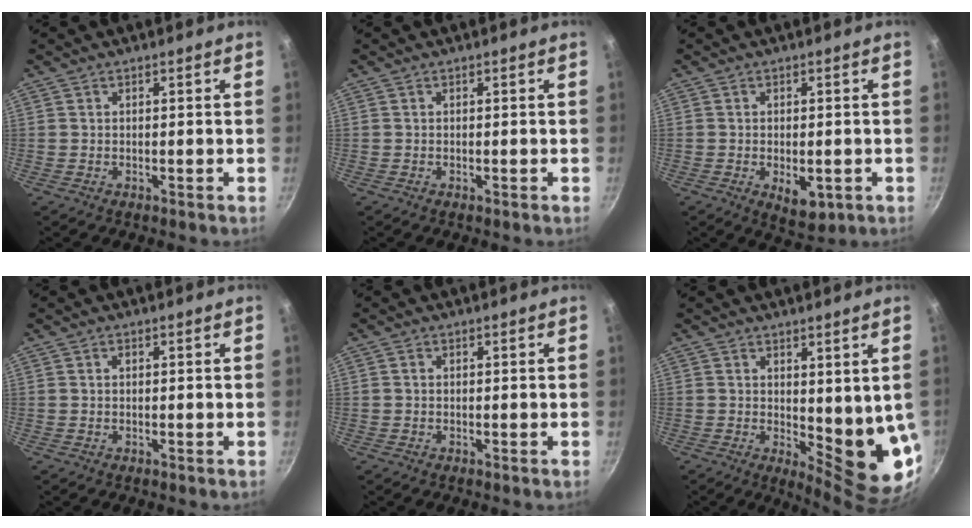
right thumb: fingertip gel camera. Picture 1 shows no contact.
{"total": 0.0}
{"total": 6.2, "force": [-1.7, 3.2, 4.9], "torque": [-0.057, -0.002, -0.015]}
{"total": 0.6, "force": [0.2, 0.4, 0.4], "torque": [-0.007, 0.003, 0.004]}
{"total": 0.5, "force": [0.0, 0.5, 0.3], "torque": [-0.004, 0.004, -0.001]}
{"total": 10.1, "force": [1.1, 3.7, 9.3], "torque": [-0.098, -0.036, 0.024]}